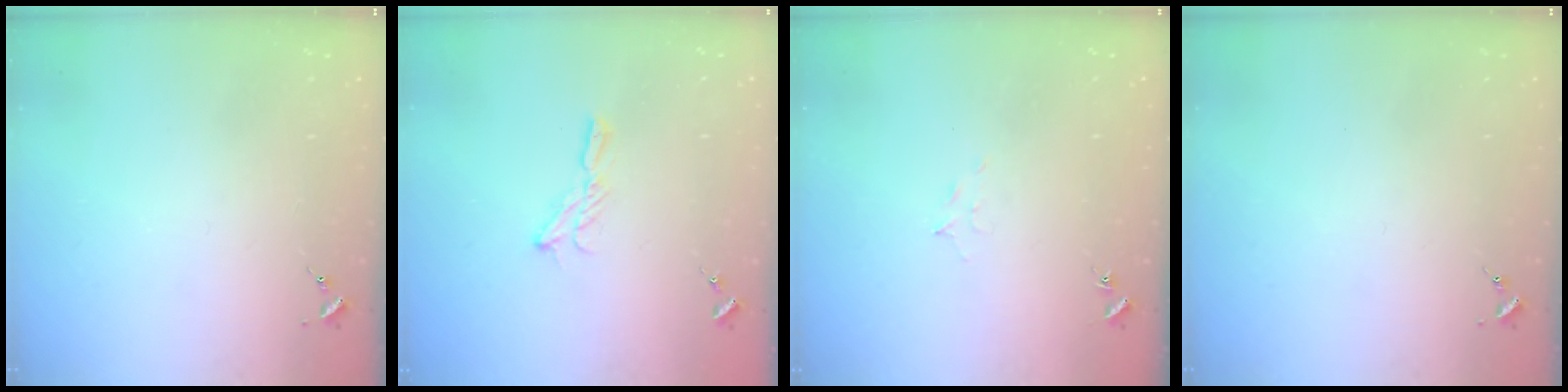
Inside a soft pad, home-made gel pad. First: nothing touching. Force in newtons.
{"total": 6.4, "press": 6.4, "slide": 0.4}
{"total": 5.3, "press": 5.1, "slide": 1.0}
{"total": 0.0}